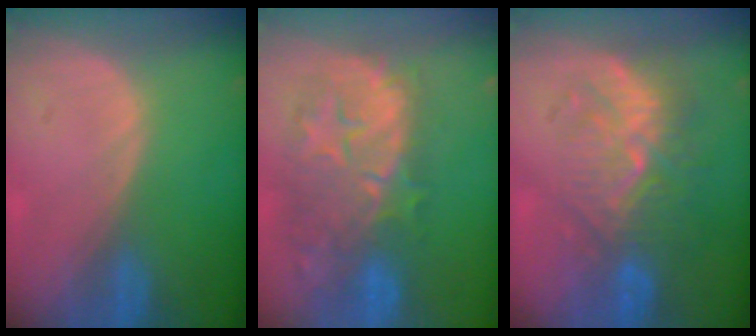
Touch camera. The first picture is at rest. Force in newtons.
{"total": 11.3, "press": 10.4, "slide": 4.3}
{"total": 9.1, "press": 8.8, "slide": 2.3}